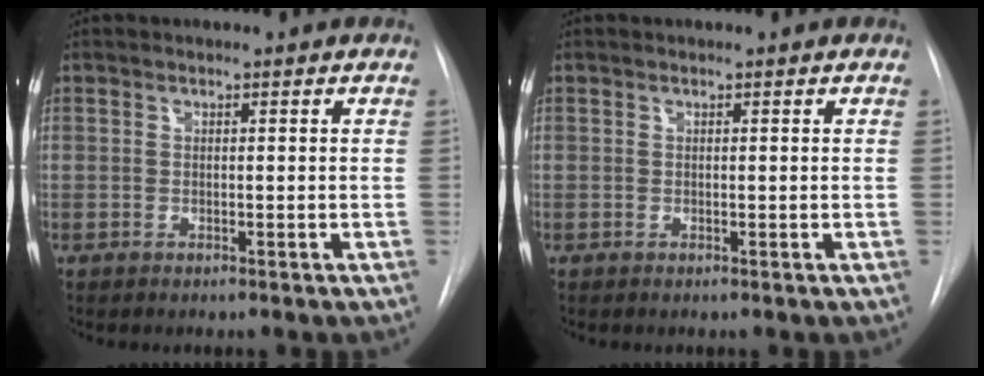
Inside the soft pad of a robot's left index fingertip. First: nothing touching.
{"total": 0.0}